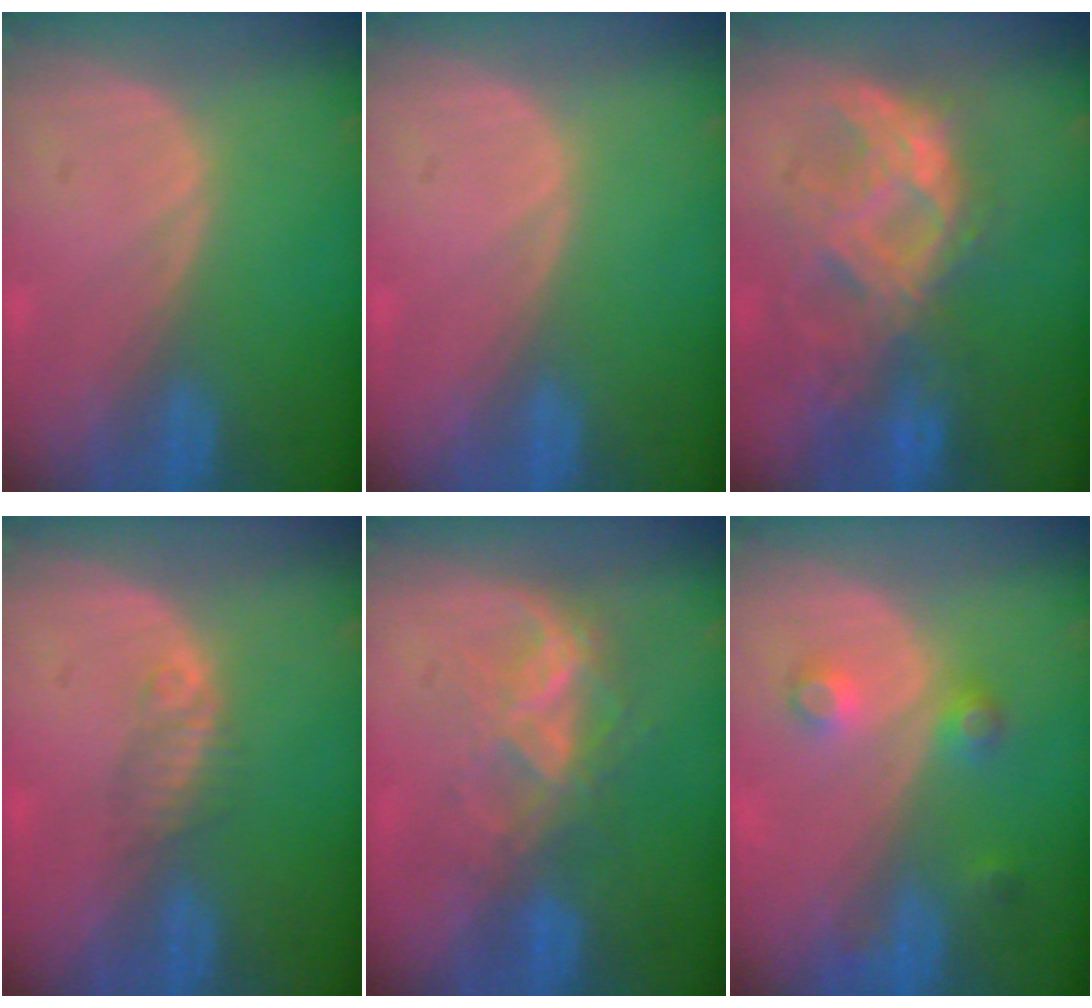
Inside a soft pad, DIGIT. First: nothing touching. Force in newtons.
{"total": 0.0}
{"total": 9.0, "press": 8.7, "slide": 2.5}
{"total": 2.2, "press": 1.9, "slide": 1.0}
{"total": 6.9, "press": 6.0, "slide": 3.5}
{"total": 3.7, "press": 3.3, "slide": 1.7}